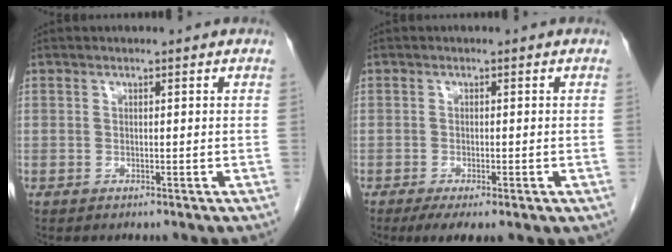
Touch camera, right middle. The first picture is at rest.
{"total": 6.5, "force": [-4.0, 2.1, 4.6], "torque": [-0.061, -0.014, -0.059]}